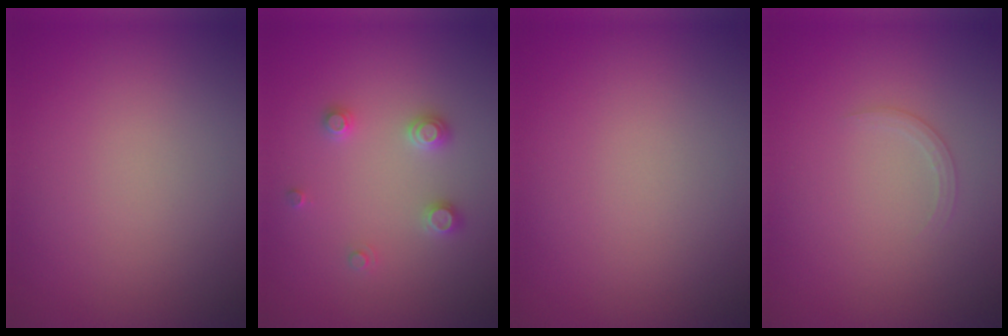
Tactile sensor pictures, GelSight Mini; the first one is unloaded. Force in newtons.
{"total": 2.0, "press": 2.0, "slide": 0.2}
{"total": 0.0}
{"total": 1.0, "press": 1.0, "slide": 0.0}